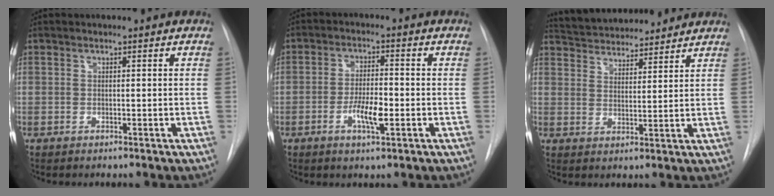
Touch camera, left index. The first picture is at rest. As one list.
[{"total": 5.4, "force": [-1.8, 1.3, 4.9], "torque": [-0.092, -0.001, -0.030]}, {"total": 13.9, "force": [13.1, 3.0, 3.8], "torque": [-0.059, 0.029, 0.199]}]